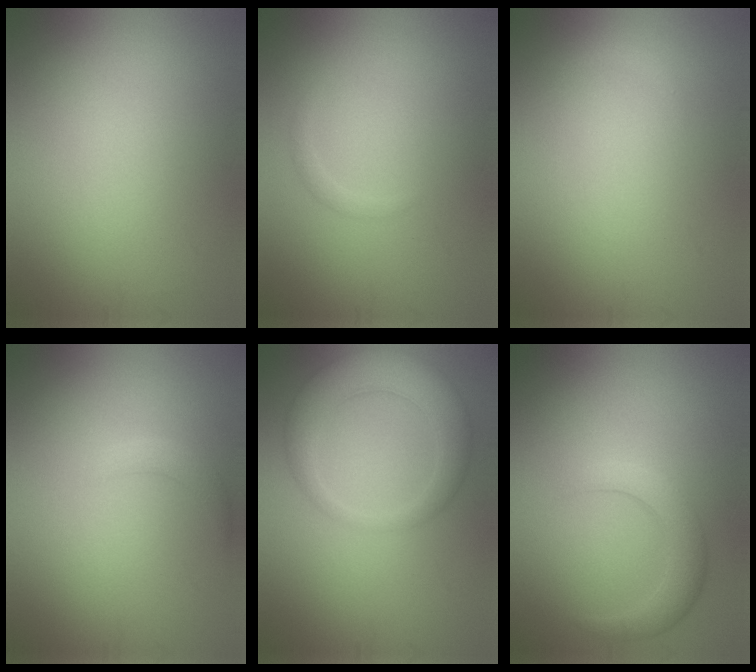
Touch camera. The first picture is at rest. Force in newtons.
{"total": 0.8, "press": 0.8, "slide": 0.0}
{"total": 0.6, "press": 0.6, "slide": 0.0}
{"total": 1.4, "press": 1.4, "slide": 0.1}
{"total": 5.1, "press": 5.1, "slide": 0.3}
{"total": 3.0, "press": 3.0, "slide": 0.2}